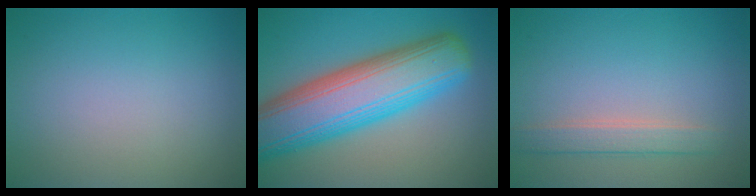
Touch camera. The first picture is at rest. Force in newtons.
{"total": 12.0, "press": 12.0, "slide": 0.6}
{"total": 2.3, "press": 2.3, "slide": 0.3}